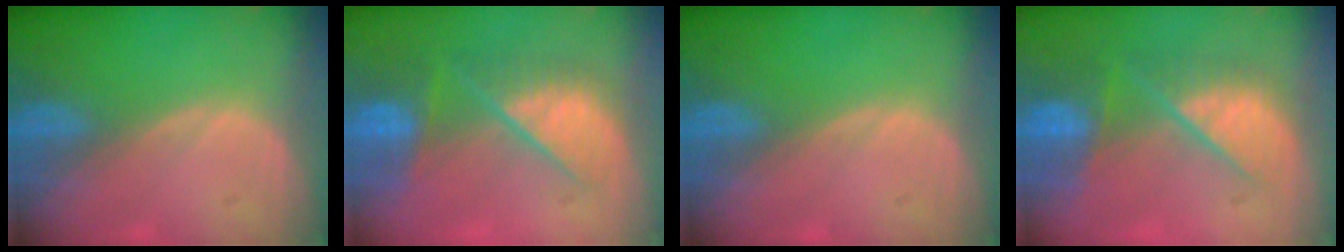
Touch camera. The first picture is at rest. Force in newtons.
{"total": 8.8, "press": 8.0, "slide": 3.8}
{"total": 0.0}
{"total": 9.7, "press": 8.3, "slide": 5.1}